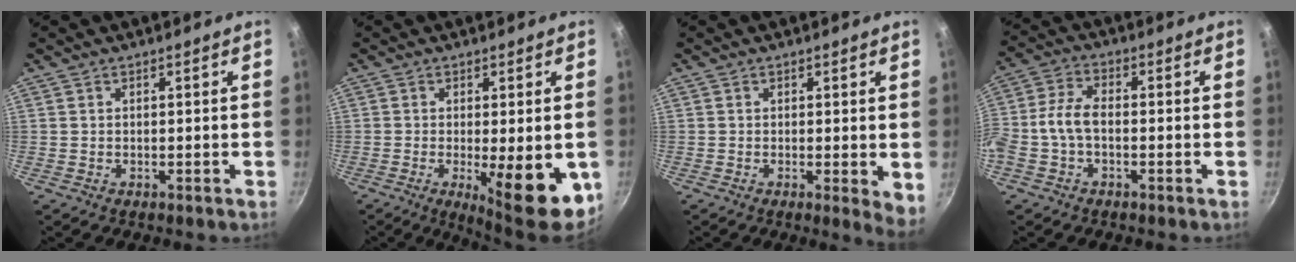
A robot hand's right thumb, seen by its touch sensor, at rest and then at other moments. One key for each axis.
{"total": 13.4, "fx": -3.3, "fy": 3.8, "fz": 12.4, "tx": -0.149, "ty": -0.009, "tz": -0.034}
{"total": 4.1, "fx": -0.1, "fy": 1.2, "fz": 3.9, "tx": -0.047, "ty": -0.015, "tz": -0.003}
{"total": 6.5, "fx": -1.5, "fy": 3.6, "fz": 5.2, "tx": -0.111, "ty": 0.030, "tz": -0.041}